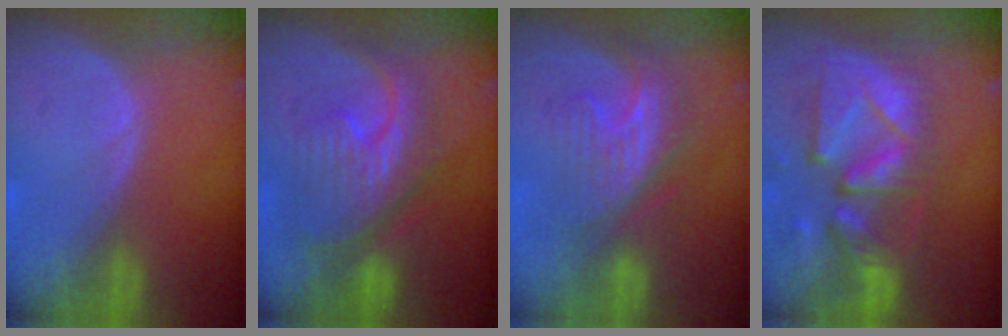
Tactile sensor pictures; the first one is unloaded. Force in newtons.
{"total": 9.1, "press": 9.0, "slide": 0.6}
{"total": 8.5, "press": 7.5, "slide": 4.1}
{"total": 13.2, "press": 11.3, "slide": 6.9}